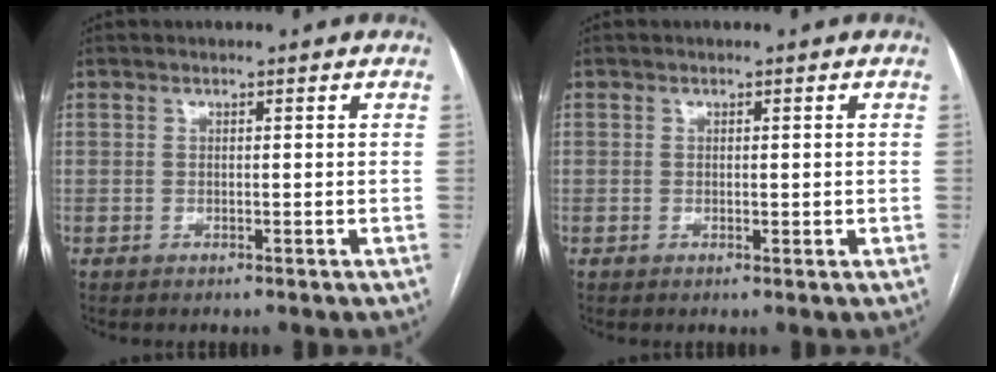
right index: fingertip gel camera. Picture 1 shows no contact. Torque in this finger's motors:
{"motor_torque": [-0.52, 0.89, -0.01, 0.02]}